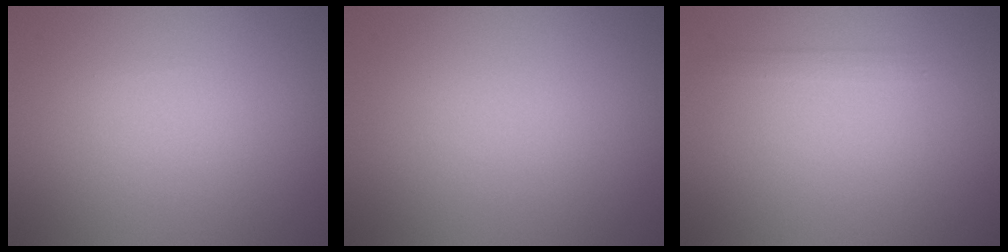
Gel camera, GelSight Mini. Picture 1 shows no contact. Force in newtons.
{"total": 0.0}
{"total": 0.9, "press": 0.9, "slide": 0.1}